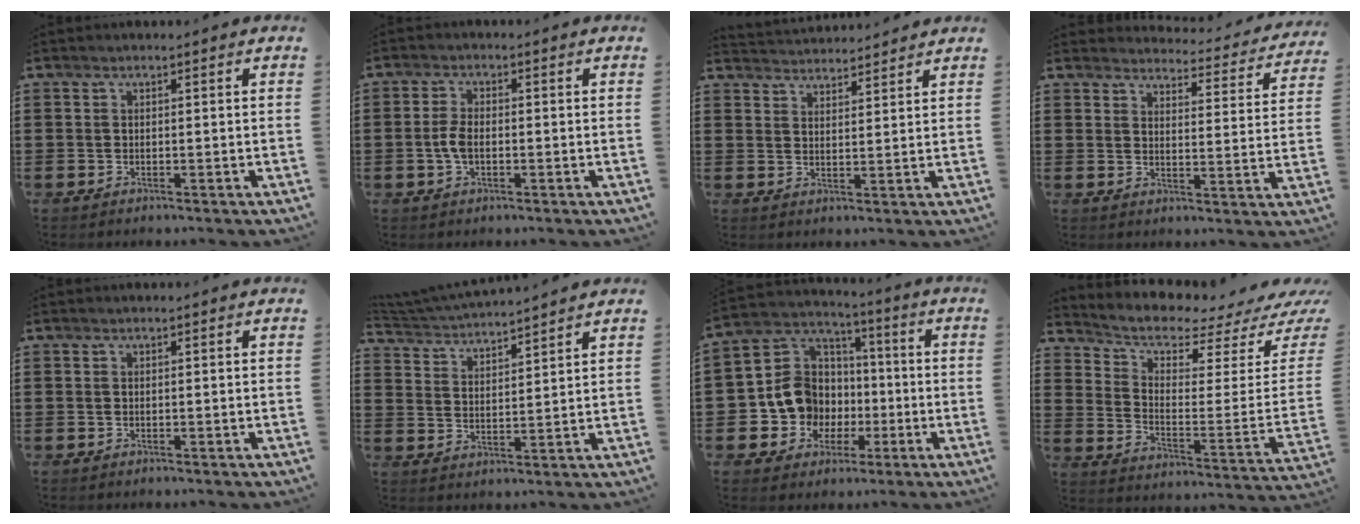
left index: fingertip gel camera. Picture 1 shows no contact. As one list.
[{"total": 3.5, "force": [-0.5, 1.7, 3.0], "torque": [-0.080, -0.004, -0.015]}, {"total": 3.3, "force": [3.2, 0.0, -0.3], "torque": [-0.006, -0.014, 0.061]}, {"total": 4.1, "force": [4.0, 0.2, 0.7], "torque": [-0.025, -0.032, 0.066]}, {"total": 0.0}, {"total": 4.0, "force": [4.0, -0.1, 0.5], "torque": [-0.029, -0.022, 0.068]}, {"total": 10.2, "force": [-1.7, 9.5, 3.4], "torque": [-0.123, 0.006, -0.029]}, {"total": 4.4, "force": [3.9, 1.0, 1.9], "torque": [-0.062, -0.042, 0.063]}]